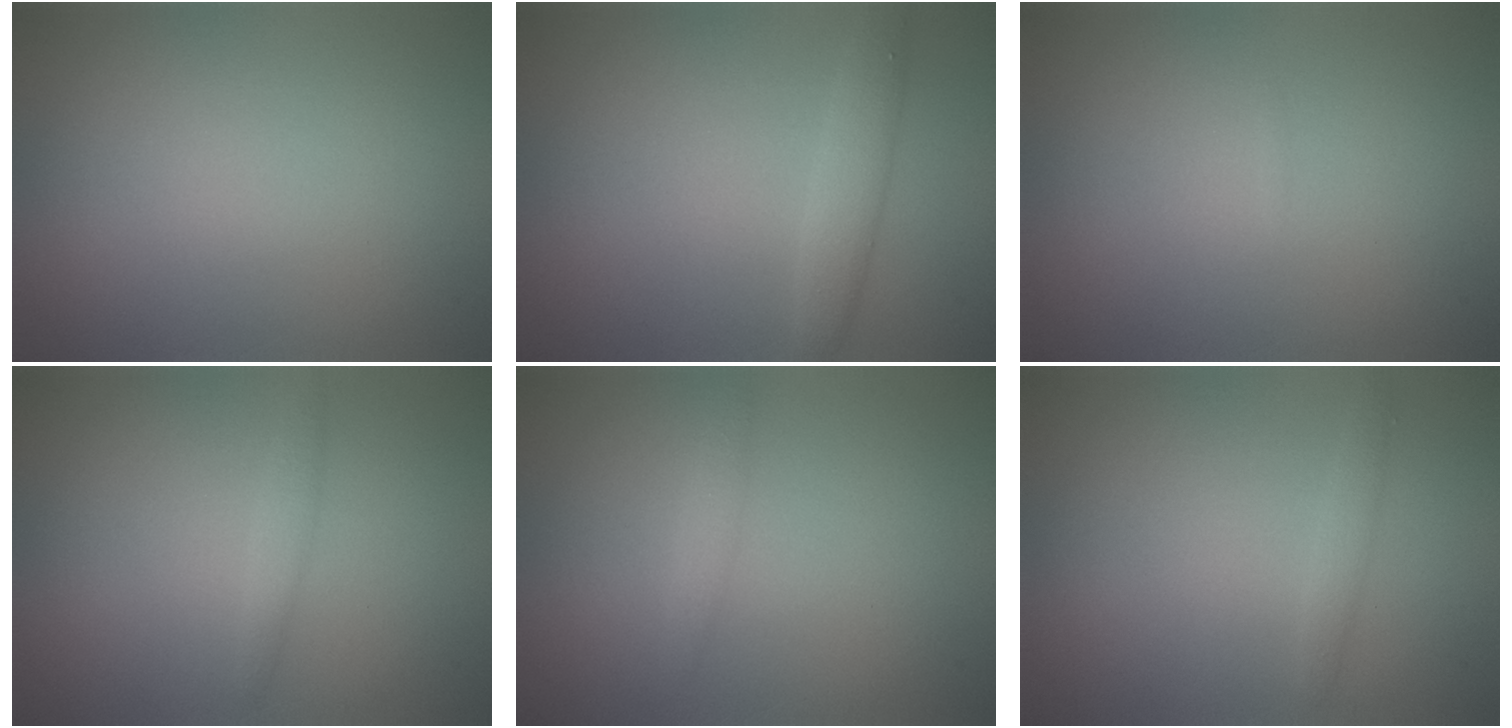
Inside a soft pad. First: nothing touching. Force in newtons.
{"total": 2.3, "press": 2.3, "slide": 0.1}
{"total": 0.0}
{"total": 1.1, "press": 1.1, "slide": 0.0}
{"total": 1.0, "press": 1.0, "slide": 0.0}
{"total": 1.1, "press": 1.1, "slide": 0.0}